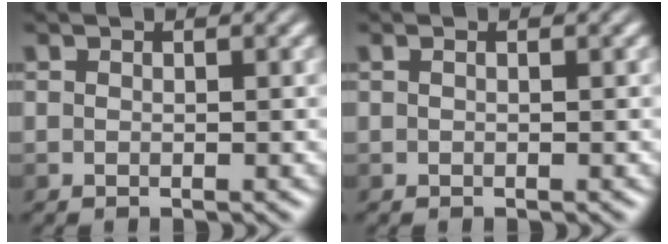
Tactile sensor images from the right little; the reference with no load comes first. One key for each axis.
{"total": 0.0}